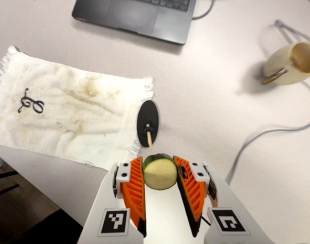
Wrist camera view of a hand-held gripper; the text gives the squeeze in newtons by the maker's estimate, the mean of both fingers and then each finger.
{"total": 10.5, "left": 10.4, "right": 10.6}